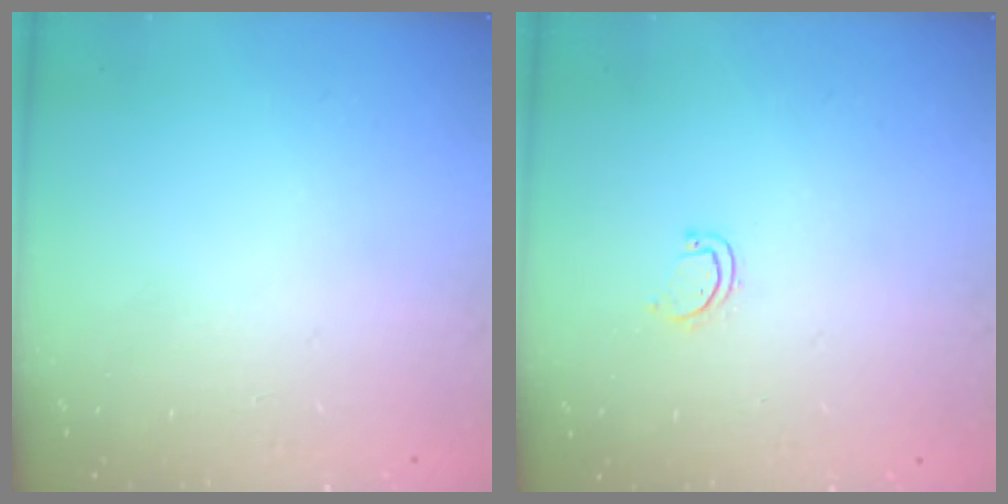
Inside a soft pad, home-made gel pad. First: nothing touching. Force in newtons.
{"total": 4.6, "press": 4.4, "slide": 1.2}